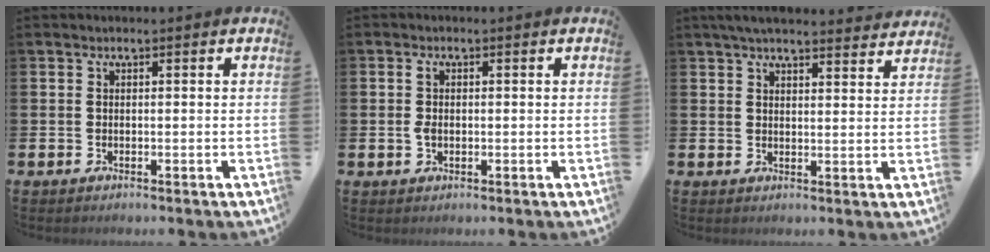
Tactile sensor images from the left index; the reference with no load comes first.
{"total": 2.1, "force": [0.1, 1.3, 1.6], "torque": [-0.031, 0.008, 0.000]}
{"total": 4.7, "force": [4.5, 0.5, 1.4], "torque": [-0.033, -0.017, 0.081]}